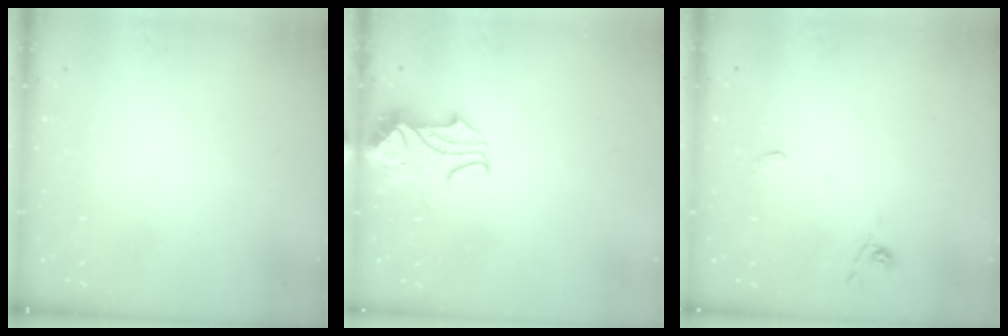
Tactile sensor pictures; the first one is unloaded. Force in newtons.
{"total": 2.3, "press": 2.2, "slide": 0.6}
{"total": 1.6, "press": 1.4, "slide": 0.7}